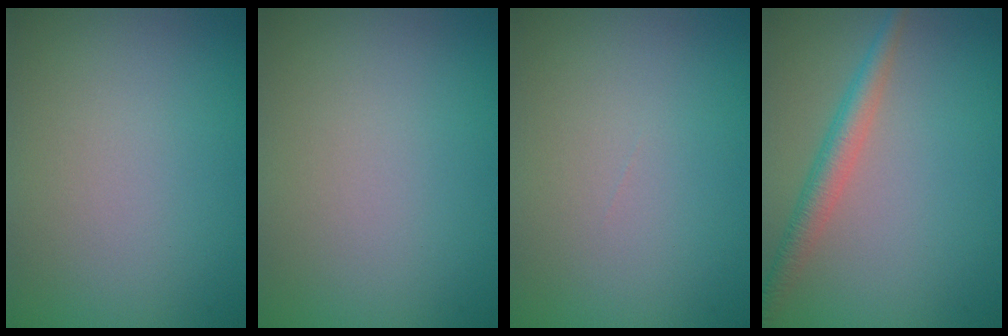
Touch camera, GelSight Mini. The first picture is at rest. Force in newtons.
{"total": 0.0}
{"total": 0.0}
{"total": 2.8, "press": 2.8, "slide": 0.1}